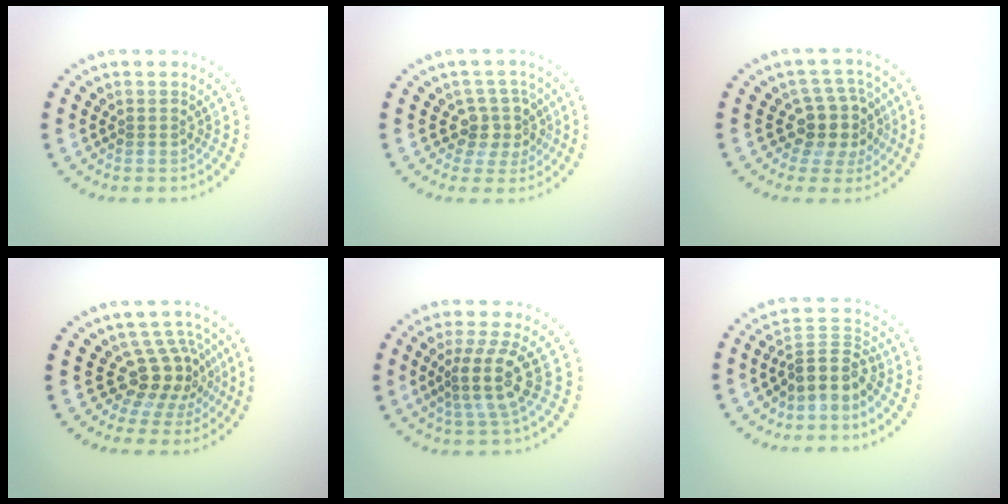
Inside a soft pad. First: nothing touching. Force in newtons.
{"total": 3.1, "press": 2.4, "slide": 2.0}
{"total": 3.8, "press": 3.1, "slide": 2.3}
{"total": 4.3, "press": 3.1, "slide": 3.0}
{"total": 3.9, "press": 3.2, "slide": 2.3}
{"total": 3.6, "press": 2.9, "slide": 2.1}